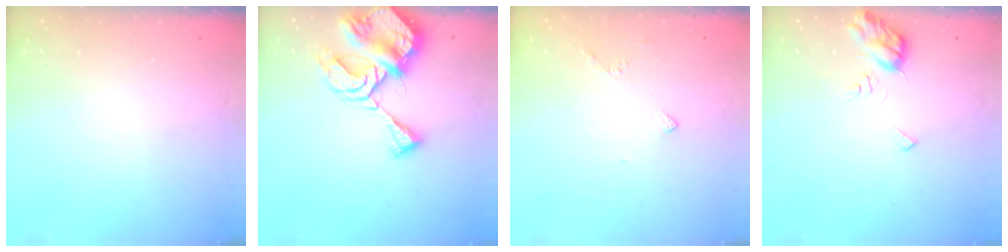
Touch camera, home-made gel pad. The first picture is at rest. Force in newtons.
{"total": 11.0, "press": 10.9, "slide": 1.4}
{"total": 2.4, "press": 2.4, "slide": 0.6}
{"total": 7.4, "press": 7.4, "slide": 0.6}